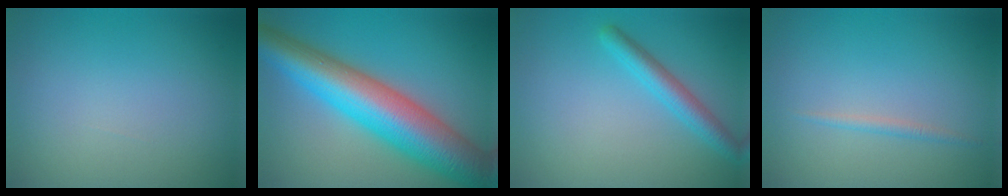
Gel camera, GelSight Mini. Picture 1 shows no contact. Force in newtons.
{"total": 11.2, "press": 11.2, "slide": 0.2}
{"total": 2.8, "press": 2.8, "slide": 0.2}
{"total": 0.9, "press": 0.9, "slide": 0.0}